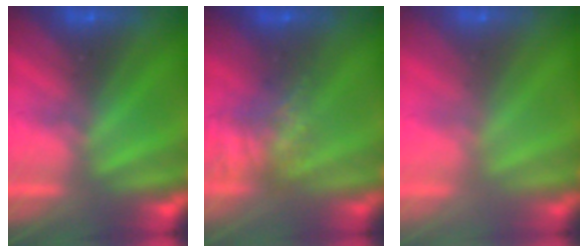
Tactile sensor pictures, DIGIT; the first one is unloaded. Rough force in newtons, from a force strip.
{"total": 7.5}
{"total": 2.4}